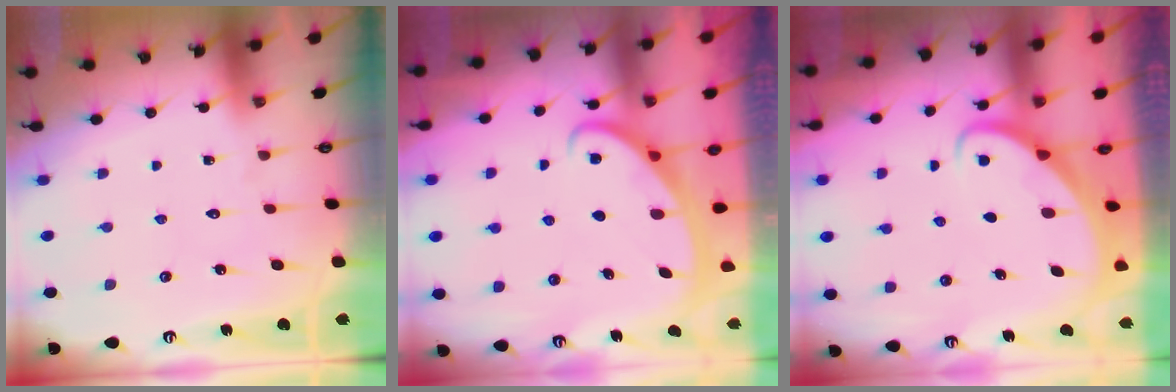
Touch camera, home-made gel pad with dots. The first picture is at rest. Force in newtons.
{"total": 2.6, "press": 2.6, "slide": 0.4}
{"total": 2.2, "press": 2.2, "slide": 0.2}